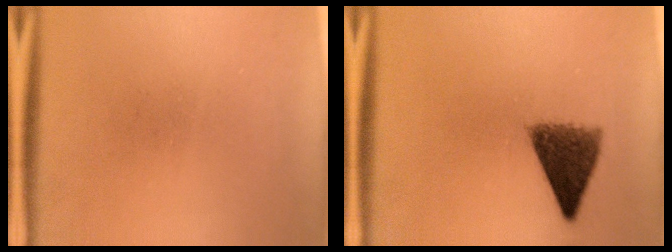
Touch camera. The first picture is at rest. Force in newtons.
{"total": 6.8}